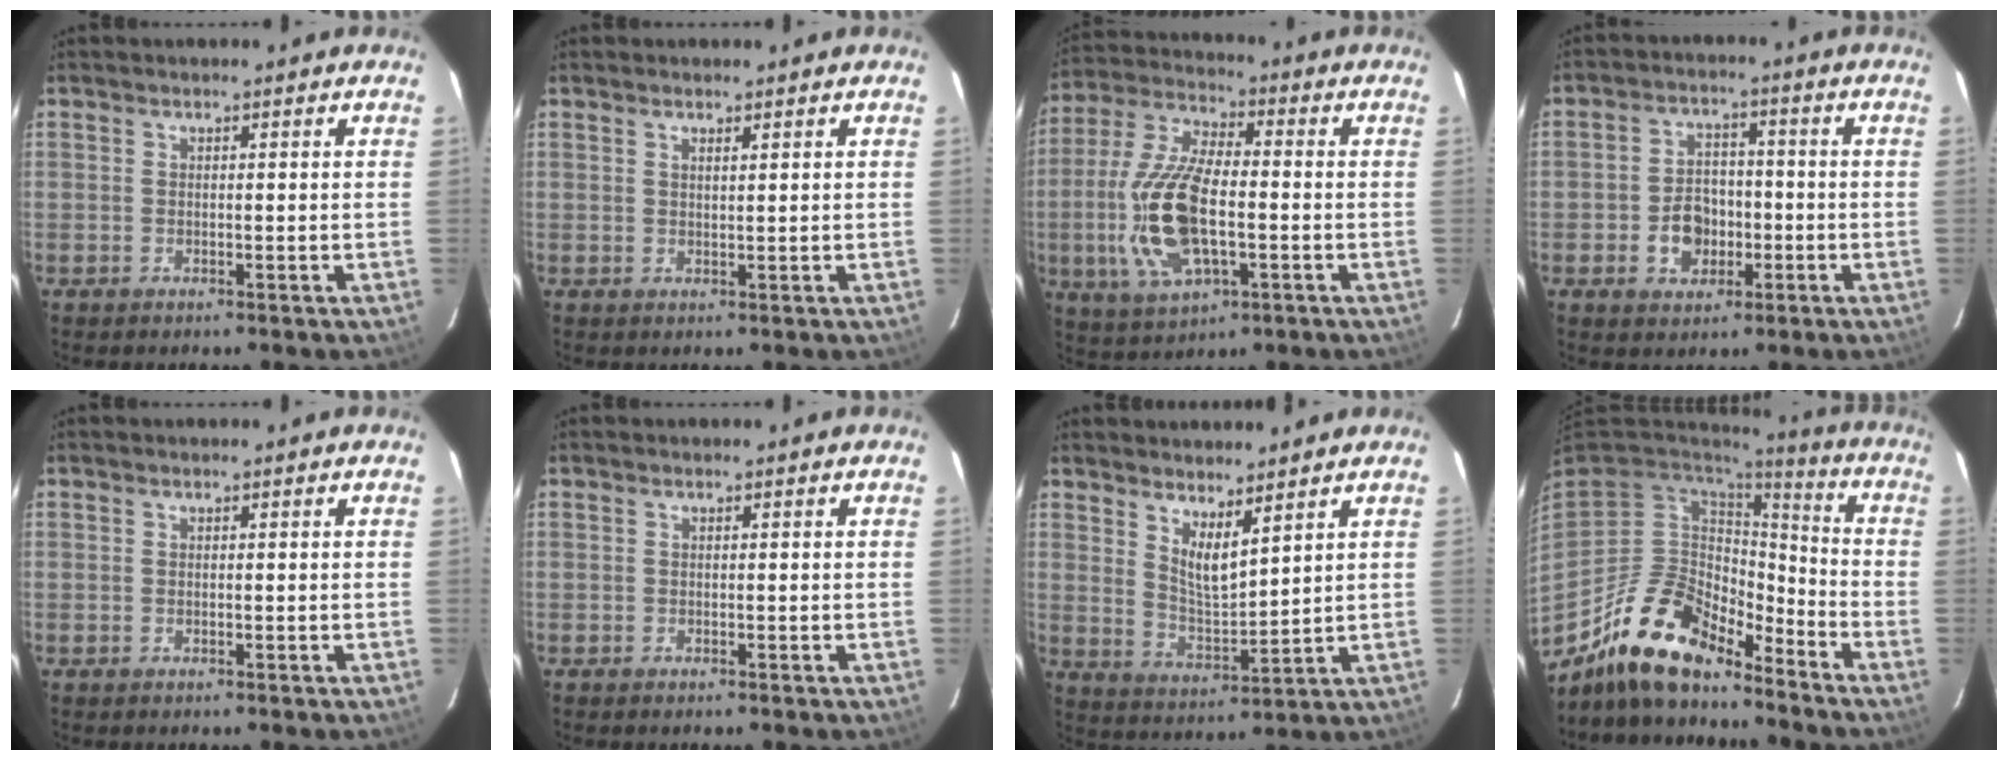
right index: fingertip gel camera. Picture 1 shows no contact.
{"total": 1.1, "force": [0.9, 0.2, 0.7], "torque": [-0.013, 0.001, 0.014]}
{"total": 16.6, "force": [-3.0, 7.1, 14.7], "torque": [-0.317, -0.004, -0.053]}
{"total": 7.0, "force": [-2.3, 5.5, 3.7], "torque": [-0.074, 0.018, -0.030]}
{"total": 0.0}
{"total": 0.0}
{"total": 6.8, "force": [4.7, 1.8, 4.5], "torque": [-0.078, -0.014, 0.089]}
{"total": 16.9, "force": [-13.1, 6.8, 8.1], "torque": [-0.175, -0.002, -0.241]}